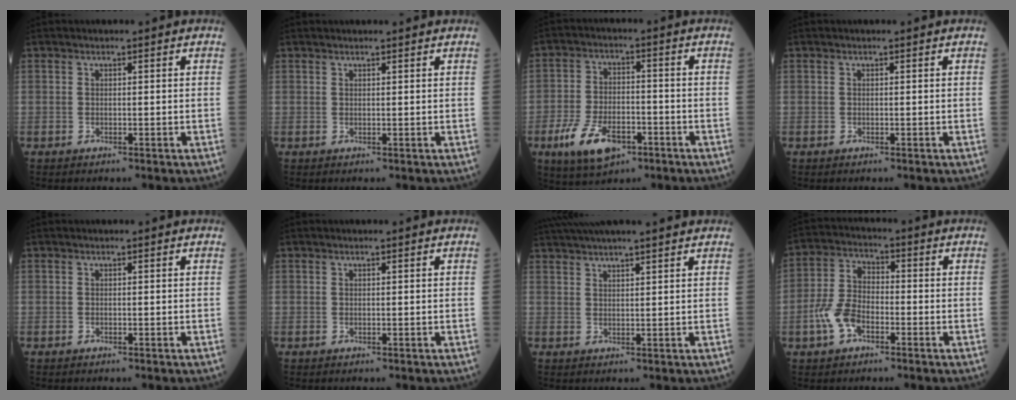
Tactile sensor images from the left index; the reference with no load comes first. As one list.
[{"total": 1.6, "force": [1.6, 0.0, 0.3], "torque": [-0.007, 0.014, 0.023]}, {"total": 9.6, "force": [-5.1, 4.8, 6.6], "torque": [-0.136, -0.008, -0.088]}, {"total": 0.0}, {"total": 0.0}, {"total": 0.0}, {"total": 11.2, "force": [9.8, 0.3, 5.3], "torque": [-0.095, 0.036, 0.140]}, {"total": 7.0, "force": [-2.9, 4.0, 4.9], "torque": [-0.117, 0.007, -0.065]}]